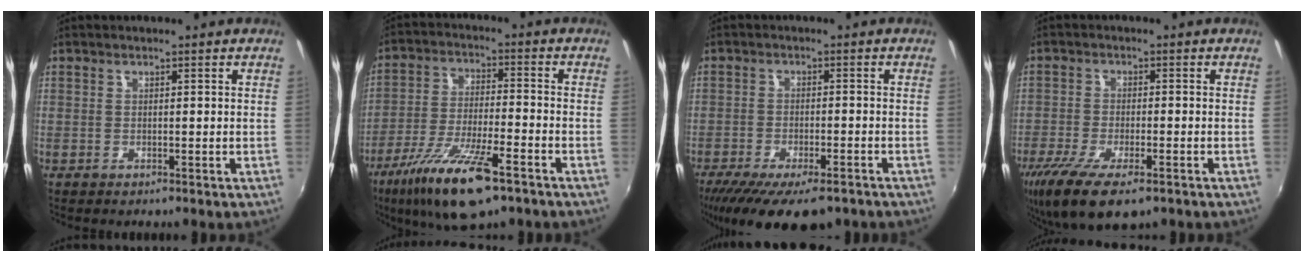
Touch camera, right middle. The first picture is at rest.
{"total": 15.3, "force": [-9.8, 3.7, 11.2], "torque": [-0.225, -0.040, -0.179]}
{"total": 14.8, "force": [-11.0, 4.5, 8.8], "torque": [-0.182, -0.050, -0.170]}
{"total": 13.3, "force": [-8.4, 4.5, 9.2], "torque": [-0.199, -0.049, -0.143]}